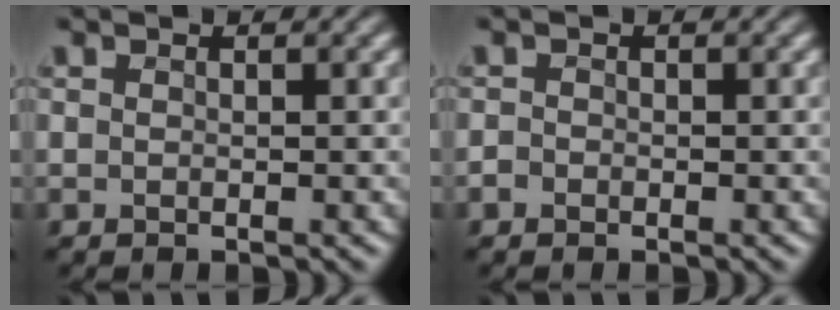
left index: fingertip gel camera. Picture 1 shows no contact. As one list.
[{"total": 0.6, "force": [-0.4, 0.4, 0.1], "torque": [0.001, -0.003, -0.009]}]